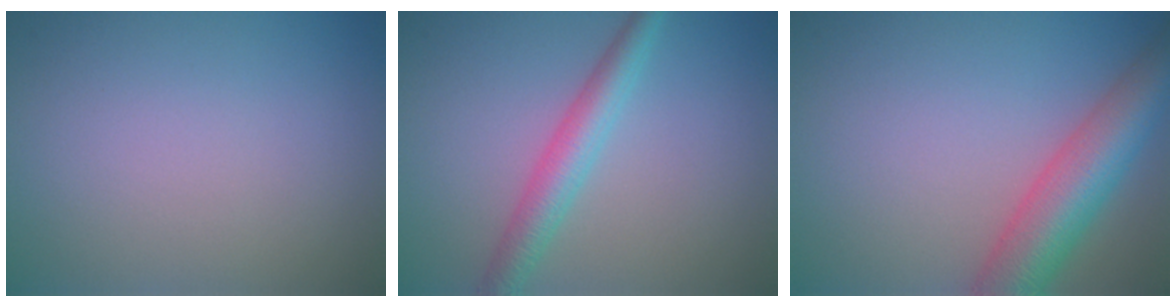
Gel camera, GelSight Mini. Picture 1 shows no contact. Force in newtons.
{"total": 3.5, "press": 3.5, "slide": 0.0}
{"total": 7.2, "press": 7.2, "slide": 0.4}